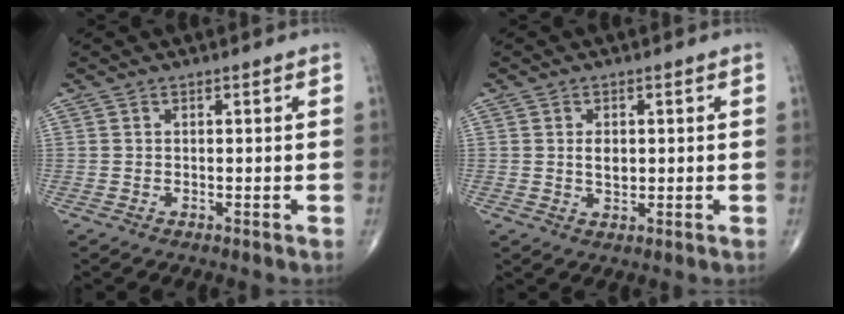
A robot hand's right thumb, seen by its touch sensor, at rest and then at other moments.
{"total": 3.0, "force": [0.4, 1.9, 2.3], "torque": [-0.031, -0.003, 0.009]}